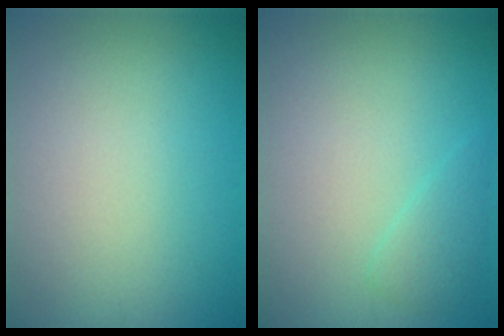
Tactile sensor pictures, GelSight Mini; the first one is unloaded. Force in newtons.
{"total": 1.4, "press": 1.4, "slide": 0.1}